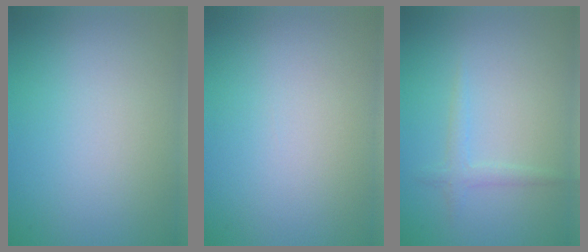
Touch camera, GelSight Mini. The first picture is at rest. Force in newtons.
{"total": 0.0}
{"total": 1.4, "press": 1.4, "slide": 0.1}